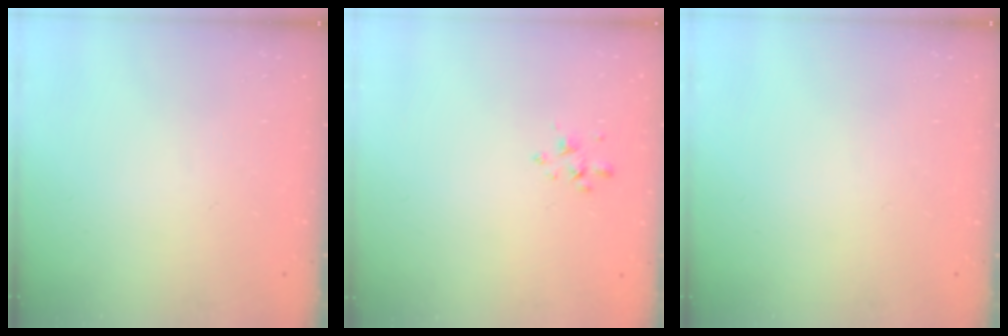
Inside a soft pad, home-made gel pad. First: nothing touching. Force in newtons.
{"total": 2.6, "press": 2.5, "slide": 0.8}
{"total": 0.0}